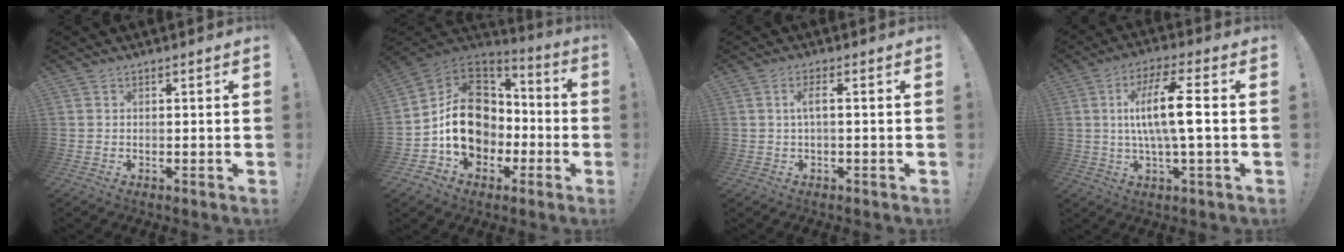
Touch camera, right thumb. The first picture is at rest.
{"total": 19.4, "force": [-2.4, 15.8, 10.9], "torque": [-0.156, 0.027, -0.015]}
{"total": 3.2, "force": [0.3, 0.2, 3.2], "torque": [-0.061, 0.003, 0.003]}
{"total": 13.2, "force": [0.8, 2.4, 13.0], "torque": [-0.243, 0.008, 0.003]}